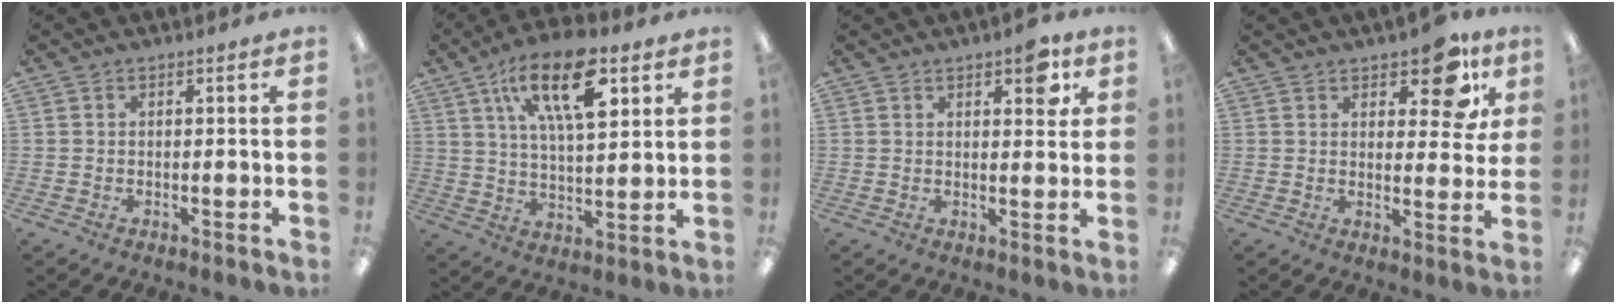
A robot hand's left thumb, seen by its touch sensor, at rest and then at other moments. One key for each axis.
{"total": 18.5, "fx": 9.0, "fy": 8.2, "fz": 14.0, "tx": -0.225, "ty": -0.023, "tz": 0.151}
{"total": 6.1, "fx": 3.6, "fy": 2.6, "fz": 4.2, "tx": -0.043, "ty": -0.014, "tz": 0.054}
{"total": 10.1, "fx": 6.5, "fy": 4.6, "fz": 6.2, "tx": -0.064, "ty": -0.036, "tz": 0.107}